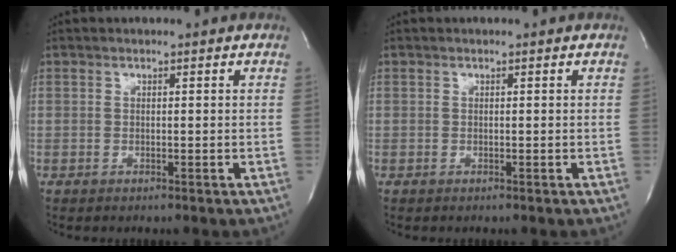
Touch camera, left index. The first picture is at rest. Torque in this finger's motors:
{"motor_torque": [0.00, 0.00, 0.00, 0.00]}